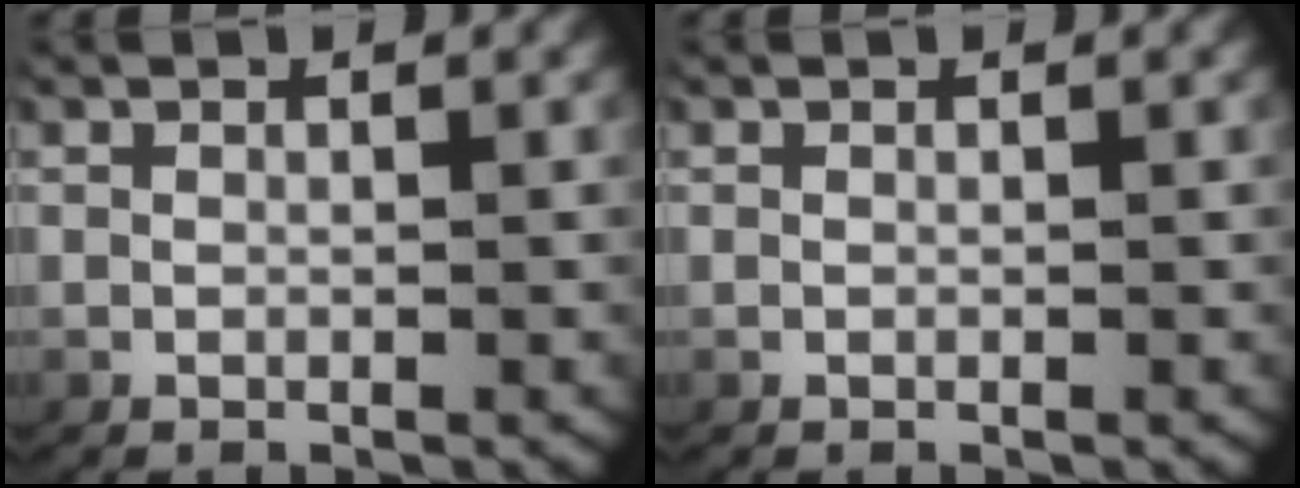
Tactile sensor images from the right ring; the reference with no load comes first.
{"total": 0.0}